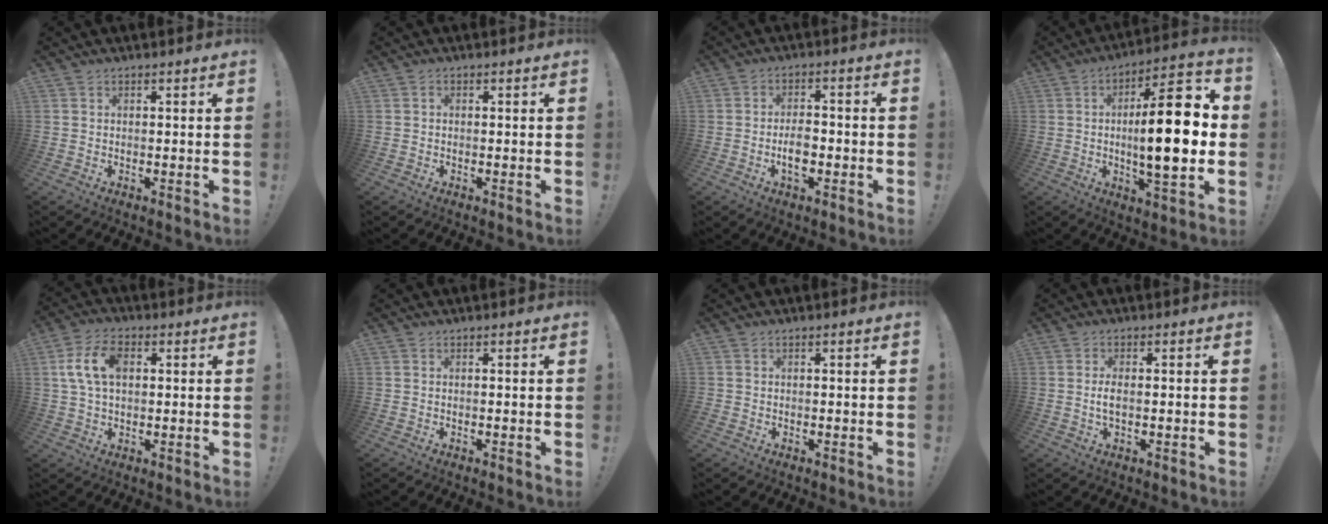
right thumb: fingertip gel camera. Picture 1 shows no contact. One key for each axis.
{"total": 0.6, "fx": -0.5, "fy": 0.3, "fz": 0.2, "tx": -0.004, "ty": 0.001, "tz": -0.009}
{"total": 5.7, "fx": -1.8, "fy": 3.2, "fz": 4.3, "tx": -0.065, "ty": 0.005, "tz": -0.036}
{"total": 20.5, "fx": 0.3, "fy": 5.4, "fz": 19.8, "tx": -0.312, "ty": -0.005, "tz": -0.006}
{"total": 10.4, "fx": 2.0, "fy": 6.4, "fz": 8.0, "tx": -0.153, "ty": 0.005, "tz": 0.036}
{"total": 0.0}
{"total": 0.7, "fx": -0.4, "fy": 0.6, "fz": 0.1, "tx": 0.000, "ty": 0.002, "tz": -0.008}
{"total": 2.9, "fx": -0.2, "fy": 1.2, "fz": 2.6, "tx": -0.060, "ty": 0.000, "tz": -0.009}